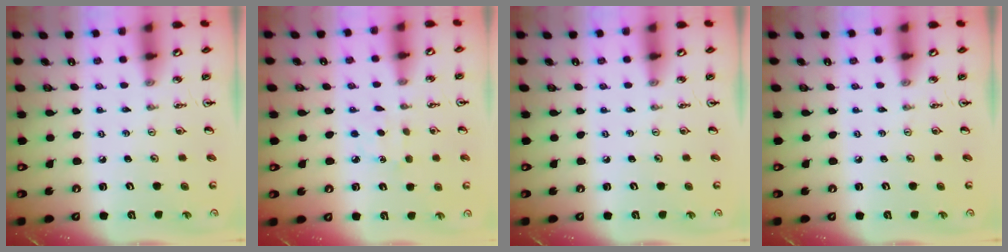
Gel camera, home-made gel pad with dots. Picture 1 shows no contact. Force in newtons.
{"total": 3.7, "press": 3.7, "slide": 0.4}
{"total": 0.0}
{"total": 0.0}